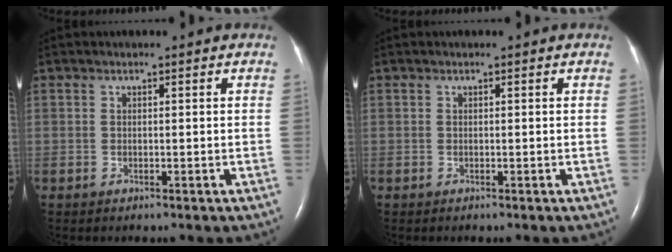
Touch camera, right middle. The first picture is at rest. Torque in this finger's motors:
{"motor_torque": [0.00, 0.00, 0.00, 0.00]}